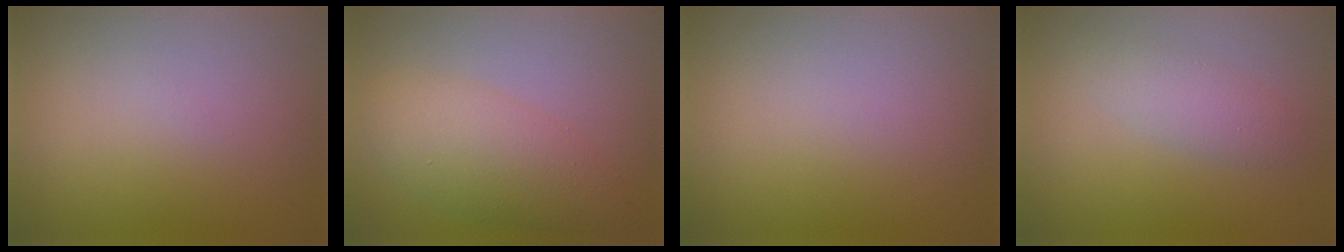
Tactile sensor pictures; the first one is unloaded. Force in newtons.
{"total": 4.8, "press": 4.8, "slide": 0.0}
{"total": 0.0}
{"total": 2.1, "press": 2.1, "slide": 0.1}